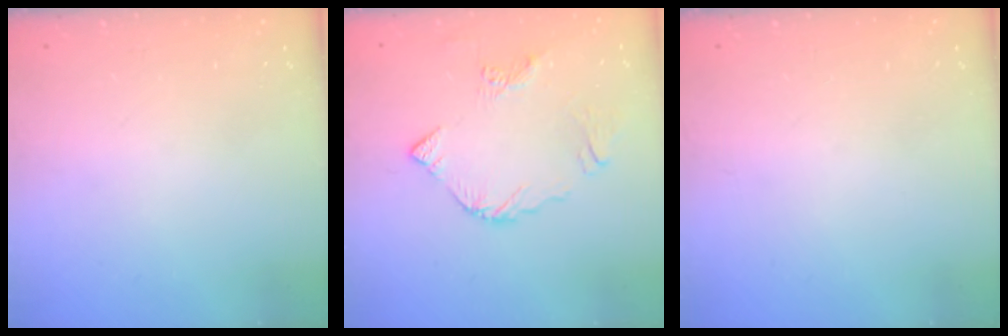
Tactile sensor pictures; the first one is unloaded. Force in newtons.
{"total": 7.5, "press": 7.4, "slide": 0.7}
{"total": 0.0}